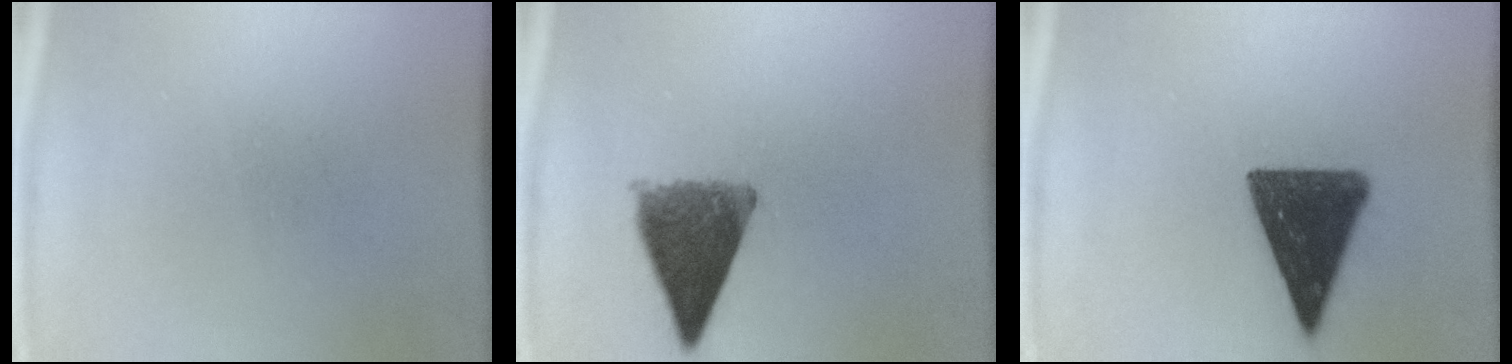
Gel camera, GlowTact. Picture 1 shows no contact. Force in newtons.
{"total": 9.6}
{"total": 14.3}